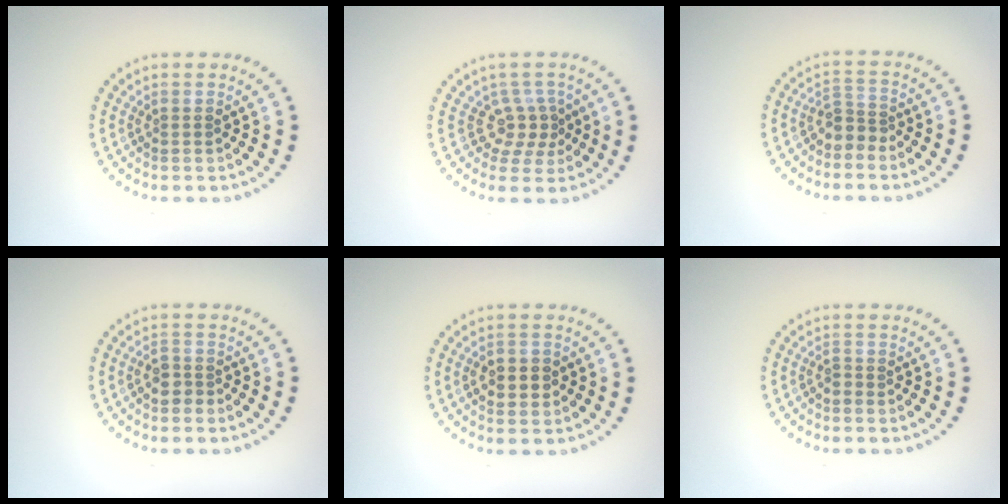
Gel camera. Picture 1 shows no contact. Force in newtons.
{"total": 2.5, "press": 1.8, "slide": 1.8}
{"total": 2.3, "press": 1.7, "slide": 1.5}
{"total": 1.7, "press": 1.5, "slide": 0.8}
{"total": 2.5, "press": 2.5, "slide": 0.3}
{"total": 0.5, "press": 0.3, "slide": 0.4}